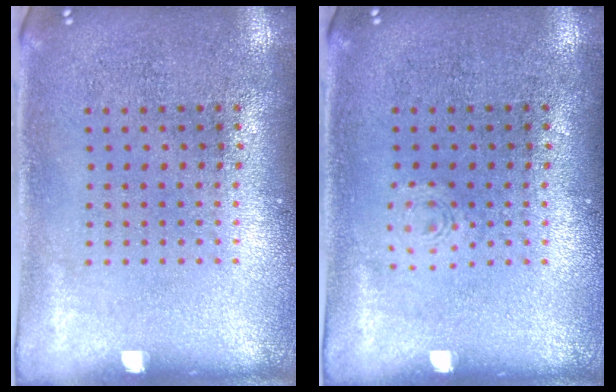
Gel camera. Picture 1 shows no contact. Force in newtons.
{"total": 0.6, "press": 0.6, "slide": 0.1}